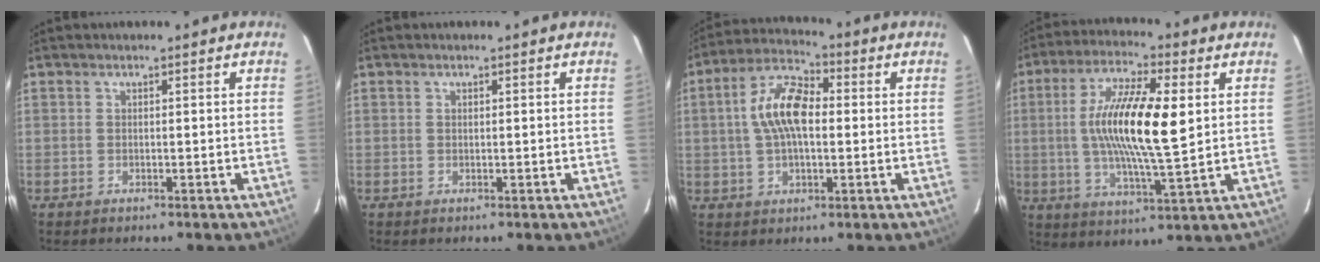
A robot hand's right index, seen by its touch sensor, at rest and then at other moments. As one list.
[{"total": 0.0}, {"total": 10.9, "force": [0.9, 5.5, 9.4], "torque": [-0.182, 0.023, 0.013]}, {"total": 15.6, "force": [2.2, 3.5, 15.0], "torque": [-0.277, 0.004, 0.037]}]